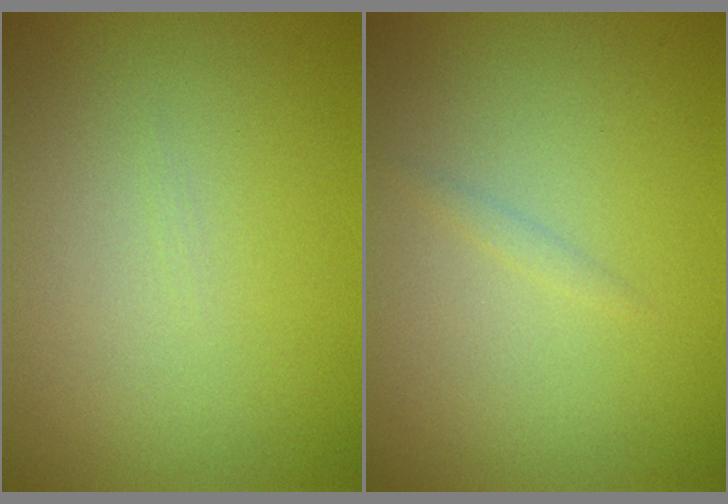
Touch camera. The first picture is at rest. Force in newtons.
{"total": 0.5, "press": 0.5, "slide": 0.0}